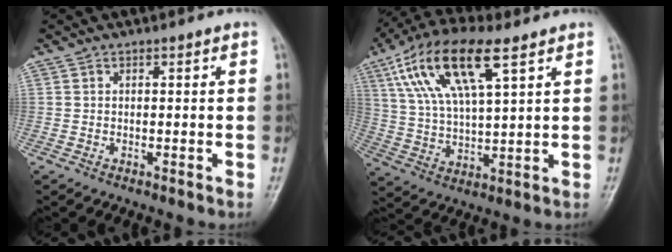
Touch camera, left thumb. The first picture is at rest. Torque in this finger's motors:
{"motor_torque": [1.56, 0.88, 1.40, -1.37, 0.58]}